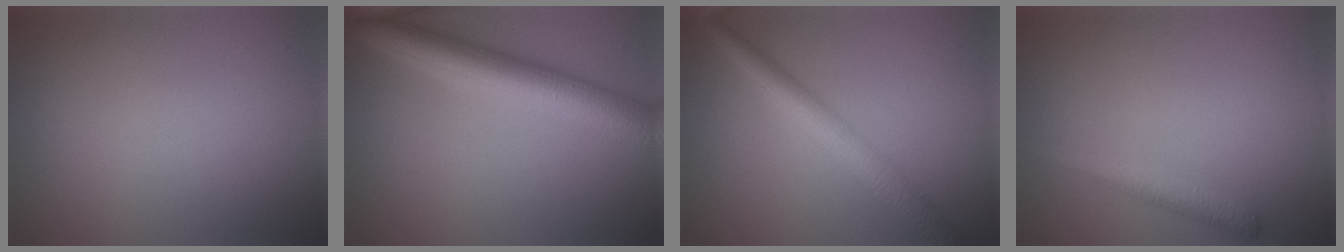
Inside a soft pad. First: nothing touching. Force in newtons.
{"total": 7.6, "press": 7.6, "slide": 0.3}
{"total": 4.3, "press": 4.3, "slide": 0.1}
{"total": 2.2, "press": 2.2, "slide": 0.1}